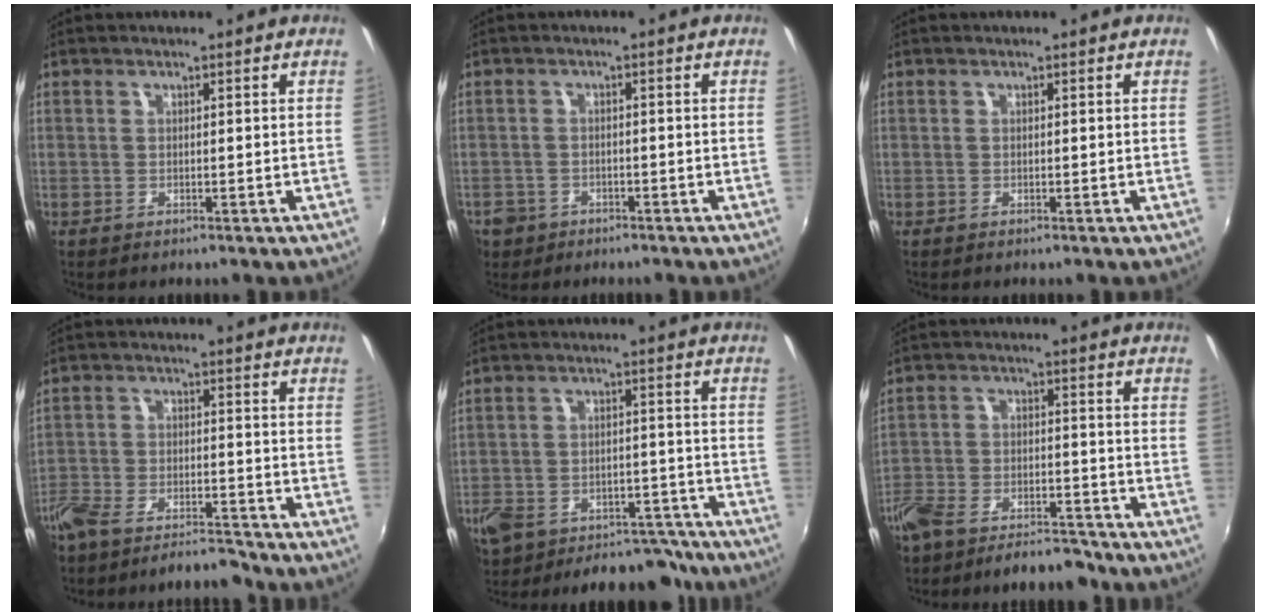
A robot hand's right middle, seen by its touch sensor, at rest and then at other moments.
{"total": 5.8, "force": [-3.2, 4.5, 1.7], "torque": [-0.062, -0.002, -0.051]}
{"total": 0.0}
{"total": 10.0, "force": [-9.2, 2.1, 3.4], "torque": [-0.090, 0.001, -0.156]}
{"total": 15.6, "force": [-12.2, 8.1, 5.4], "torque": [-0.141, 0.019, -0.158]}
{"total": 11.9, "force": [-10.0, 4.6, 4.7], "torque": [-0.116, 0.008, -0.156]}